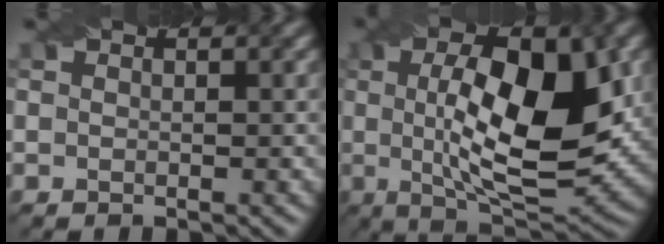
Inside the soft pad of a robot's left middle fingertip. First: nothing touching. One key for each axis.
{"total": 12.1, "fx": 1.1, "fy": 4.4, "fz": 11.2, "tx": -0.169, "ty": 0.002, "tz": 0.020}